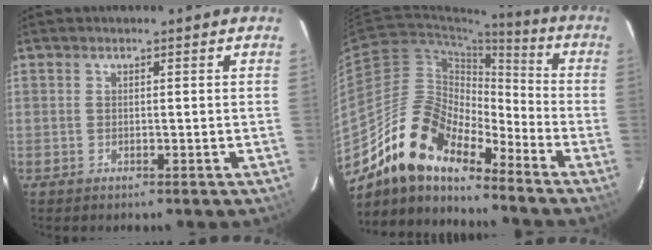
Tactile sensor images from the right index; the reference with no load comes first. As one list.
[{"total": 15.8, "force": [-12.6, 5.5, 7.7], "torque": [-0.140, 0.003, -0.247]}]